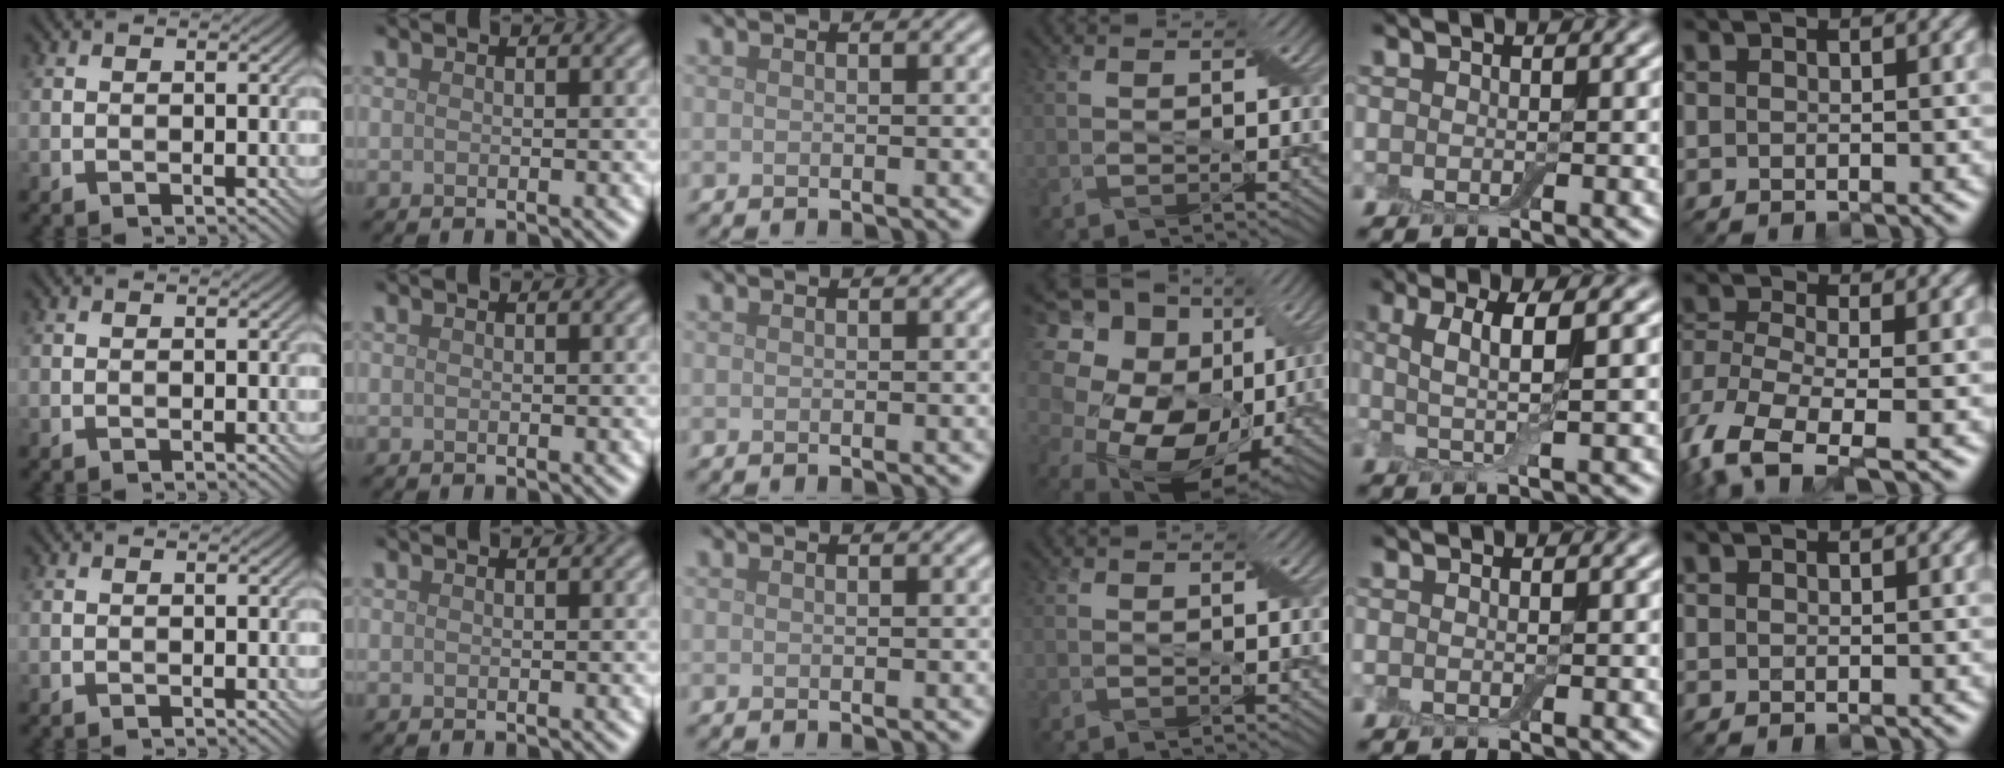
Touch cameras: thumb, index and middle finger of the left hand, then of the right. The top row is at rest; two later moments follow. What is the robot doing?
{"motion": "wipe", "object": "dish"}